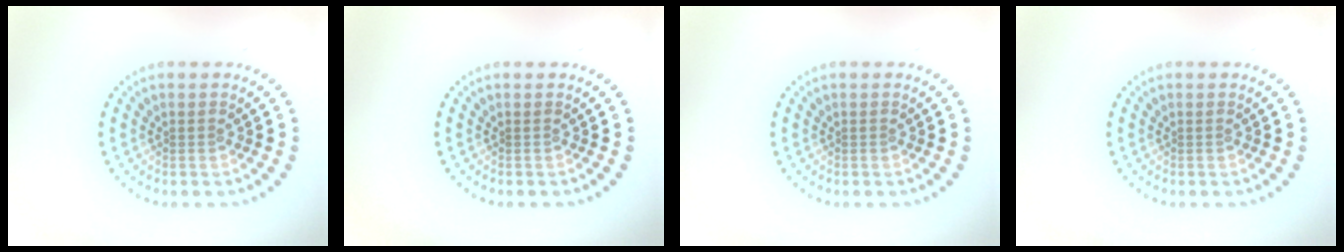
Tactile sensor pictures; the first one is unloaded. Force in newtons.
{"total": 0.0}
{"total": 0.0}
{"total": 0.0}